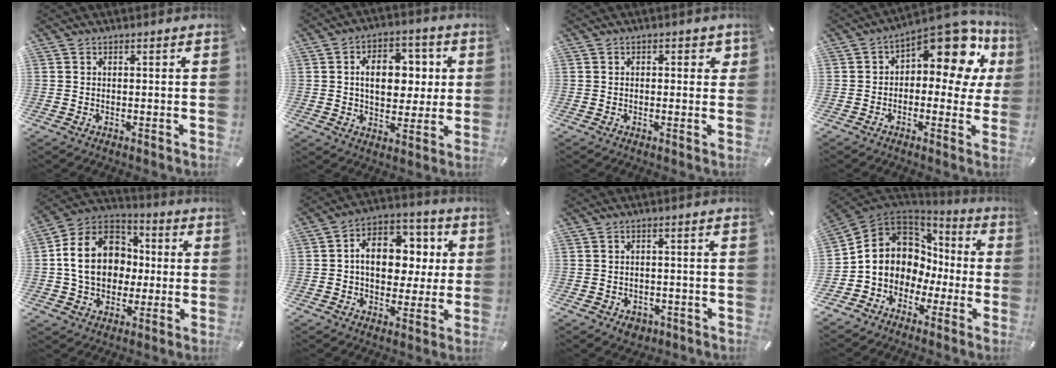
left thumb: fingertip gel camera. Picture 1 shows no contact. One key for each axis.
{"total": 12.1, "fx": 2.0, "fy": 8.5, "fz": 8.3, "tx": -0.108, "ty": 0.000, "tz": 0.032}
{"total": 1.9, "fx": 0.1, "fy": 1.3, "fz": 1.3, "tx": -0.011, "ty": 0.002, "tz": -0.003}
{"total": 14.3, "fx": 7.7, "fy": 6.5, "fz": 10.1, "tx": -0.145, "ty": -0.060, "tz": 0.132}
{"total": 16.9, "fx": -0.4, "fy": 14.1, "fz": 9.3, "tx": -0.194, "ty": 0.024, "tz": -0.006}
{"total": 12.6, "fx": 0.6, "fy": 9.5, "fz": 8.2, "tx": -0.131, "ty": 0.000, "tz": 0.015}
{"total": 3.3, "fx": -1.4, "fy": 2.7, "fz": 1.3, "tx": -0.013, "ty": 0.002, "tz": -0.026}
{"total": 10.6, "fx": -0.5, "fy": 10.1, "fz": 3.4, "tx": -0.098, "ty": -0.016, "tz": -0.006}